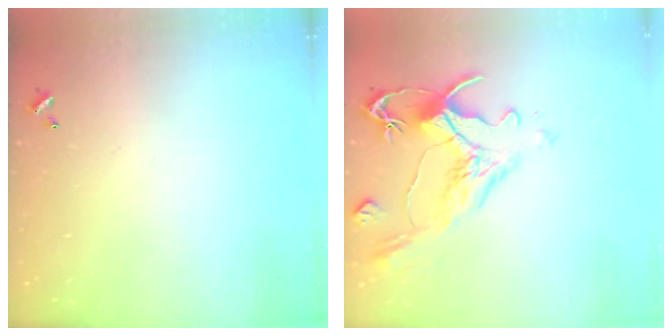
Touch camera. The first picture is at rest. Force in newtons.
{"total": 1.8, "press": 0.9, "slide": 1.5}